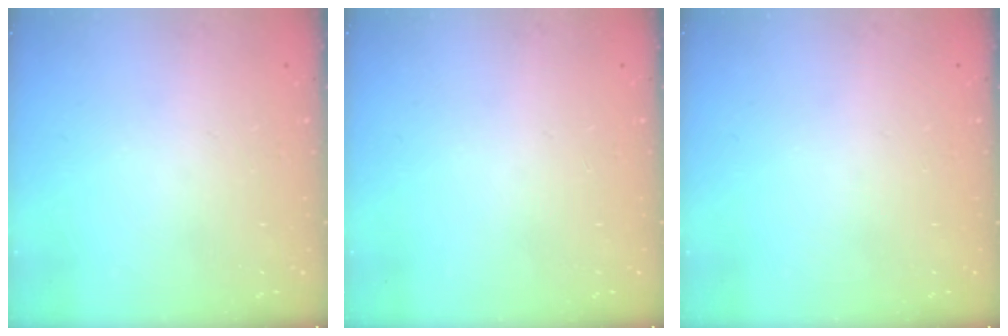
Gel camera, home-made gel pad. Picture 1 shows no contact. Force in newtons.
{"total": 0.0}
{"total": 0.0}